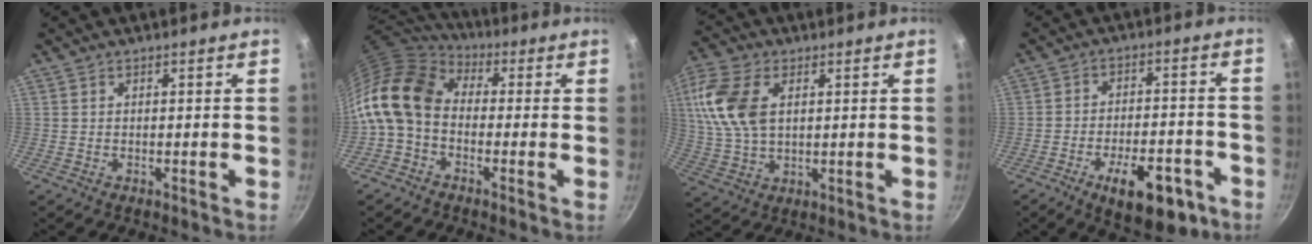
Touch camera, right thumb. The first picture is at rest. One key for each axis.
{"total": 14.0, "fx": -0.7, "fy": 10.2, "fz": 9.6, "tx": -0.176, "ty": 0.030, "tz": -0.036}
{"total": 13.0, "fx": 3.3, "fy": 8.0, "fz": 9.7, "tx": -0.194, "ty": -0.002, "tz": 0.062}
{"total": 13.8, "fx": -6.8, "fy": 6.3, "fz": 10.2, "tx": -0.124, "ty": 0.036, "tz": -0.090}